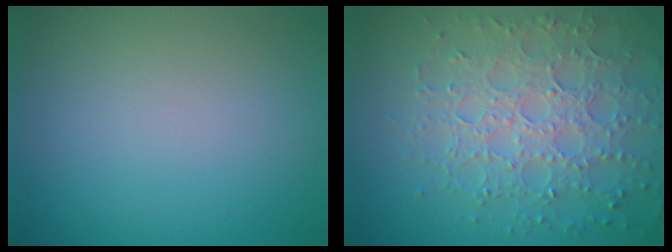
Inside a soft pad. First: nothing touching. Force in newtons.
{"total": 6.7, "press": 5.3, "slide": 4.1}